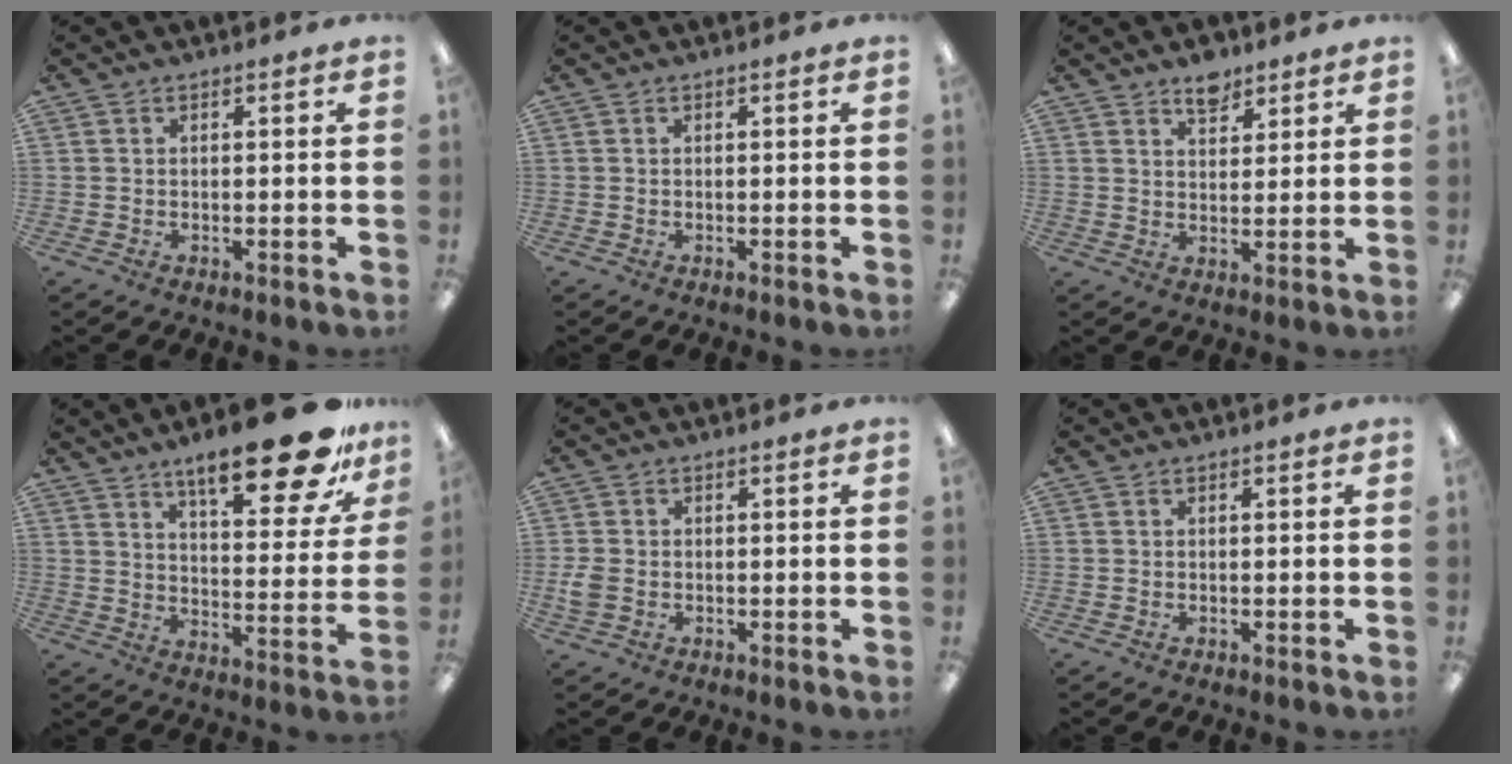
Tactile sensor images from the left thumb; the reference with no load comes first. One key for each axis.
{"total": 0.0}
{"total": 5.3, "fx": 4.3, "fy": 2.6, "fz": 1.8, "tx": -0.014, "ty": -0.025, "tz": 0.074}
{"total": 20.7, "fx": 14.1, "fy": 5.8, "fz": 13.9, "tx": -0.209, "ty": -0.085, "tz": 0.226}
{"total": 3.3, "fx": -0.6, "fy": 2.5, "fz": 2.0, "tx": -0.040, "ty": 0.004, "tz": -0.010}
{"total": 0.0}